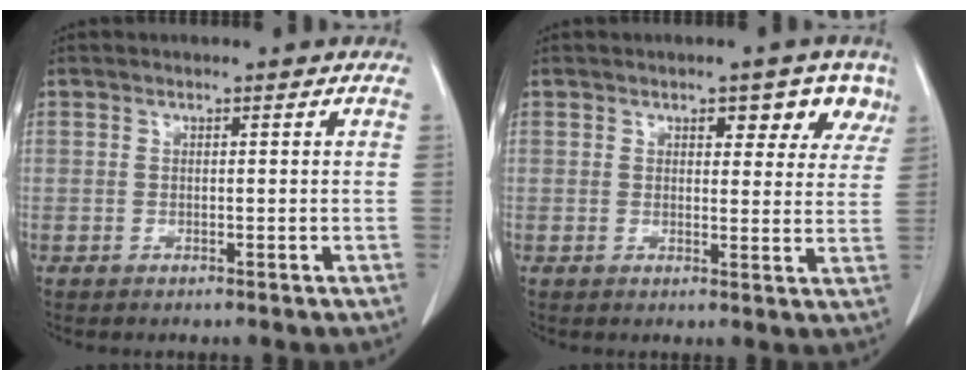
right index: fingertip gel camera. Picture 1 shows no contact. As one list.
[{"total": 5.5, "force": [3.2, 2.9, 3.3], "torque": [-0.021, 0.005, 0.035]}]